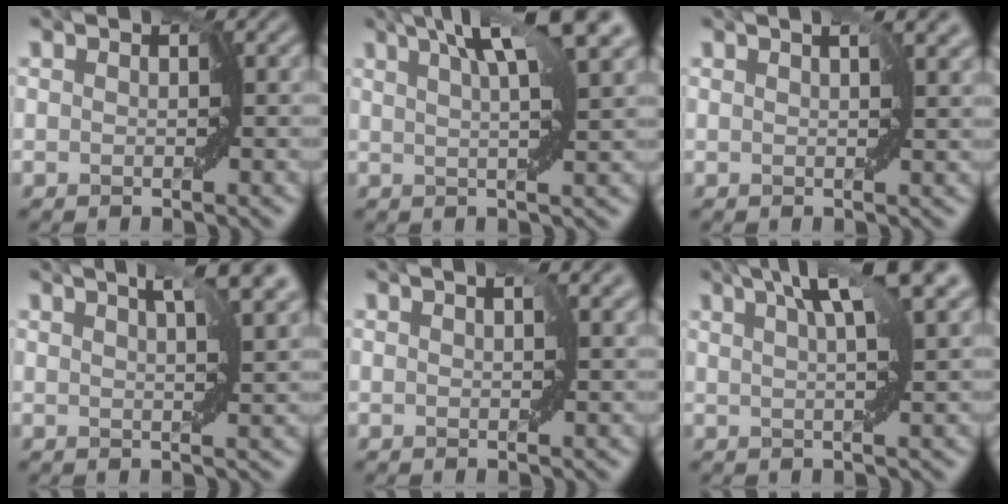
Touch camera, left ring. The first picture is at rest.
{"total": 7.6, "force": [4.5, 1.0, 6.0], "torque": [-0.071, 0.031, 0.065]}
{"total": 2.3, "force": [1.0, 0.8, 1.9], "torque": [-0.022, 0.003, 0.020]}
{"total": 4.5, "force": [2.9, 0.6, 3.3], "torque": [-0.046, 0.008, 0.046]}
{"total": 1.5, "force": [0.7, 0.4, 1.2], "torque": [-0.018, 0.001, 0.017]}
{"total": 6.2, "force": [3.6, 0.4, 5.0], "torque": [-0.066, 0.022, 0.061]}